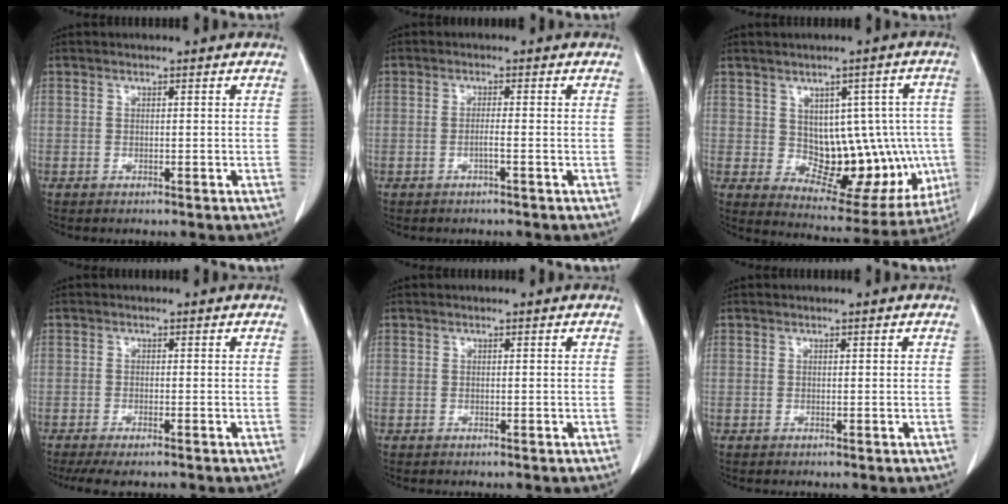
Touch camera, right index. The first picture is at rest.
{"total": 1.4, "force": [-0.6, -0.2, 1.2], "torque": [-0.023, 0.001, -0.011]}
{"total": 14.9, "force": [-0.8, 8.2, 12.4], "torque": [-0.136, 0.023, 0.019]}
{"total": 4.5, "force": [-3.5, 0.8, 2.6], "torque": [-0.040, -0.010, -0.054]}
{"total": 0.0}
{"total": 0.0}